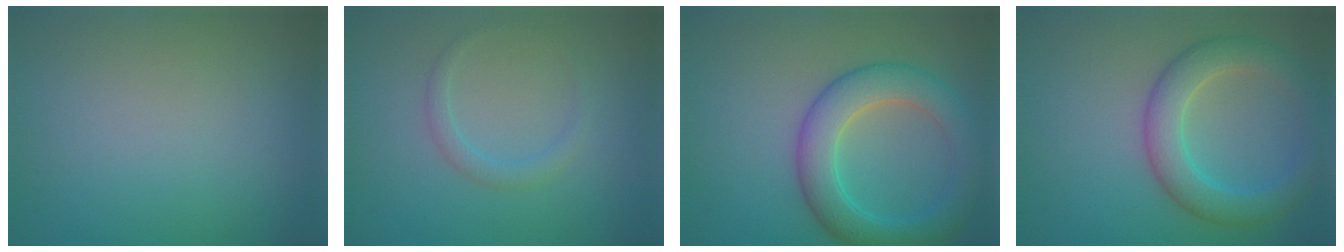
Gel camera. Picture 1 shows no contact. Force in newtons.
{"total": 1.3, "press": 1.3, "slide": 0.0}
{"total": 5.9, "press": 5.9, "slide": 0.1}
{"total": 4.9, "press": 4.9, "slide": 0.1}